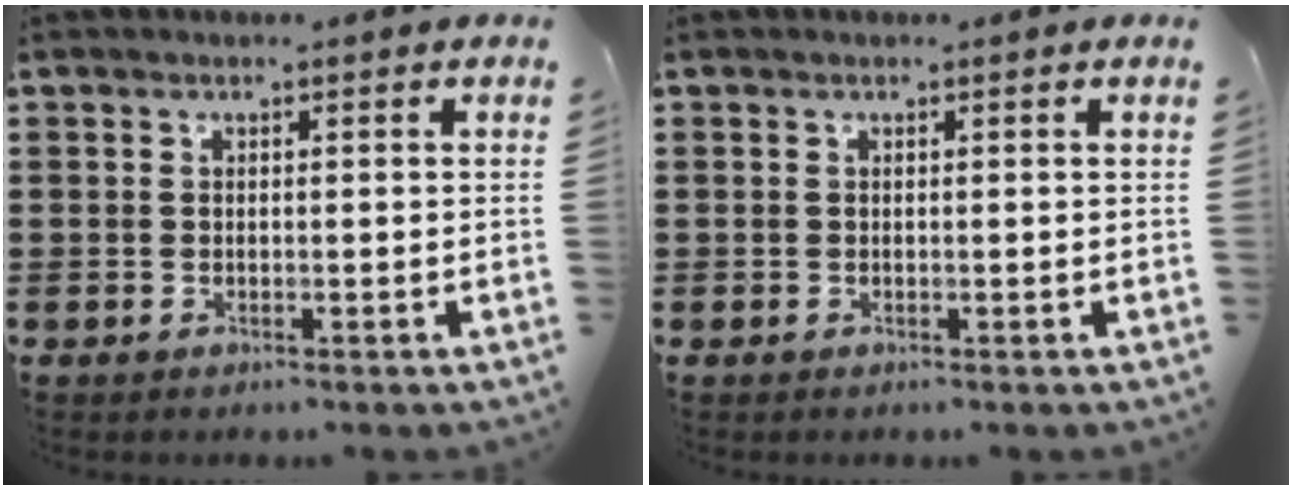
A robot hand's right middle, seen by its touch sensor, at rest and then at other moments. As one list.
[{"total": 0.0}]